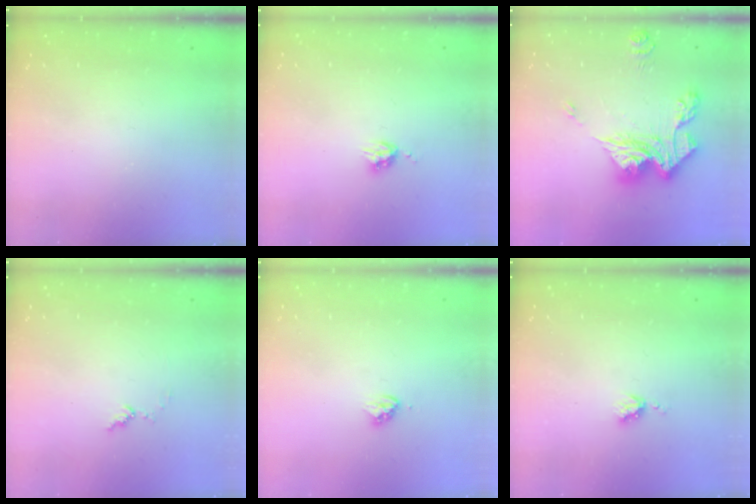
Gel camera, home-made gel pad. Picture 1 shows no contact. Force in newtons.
{"total": 4.0, "press": 3.9, "slide": 0.6}
{"total": 17.0, "press": 16.9, "slide": 1.7}
{"total": 4.9, "press": 4.9, "slide": 0.3}
{"total": 3.3, "press": 3.3, "slide": 0.2}
{"total": 3.8, "press": 3.7, "slide": 0.6}